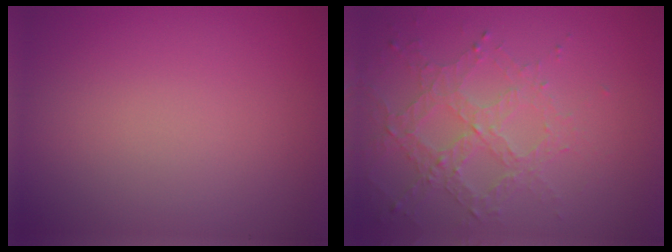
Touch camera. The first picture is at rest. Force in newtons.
{"total": 3.4, "press": 2.8, "slide": 1.9}